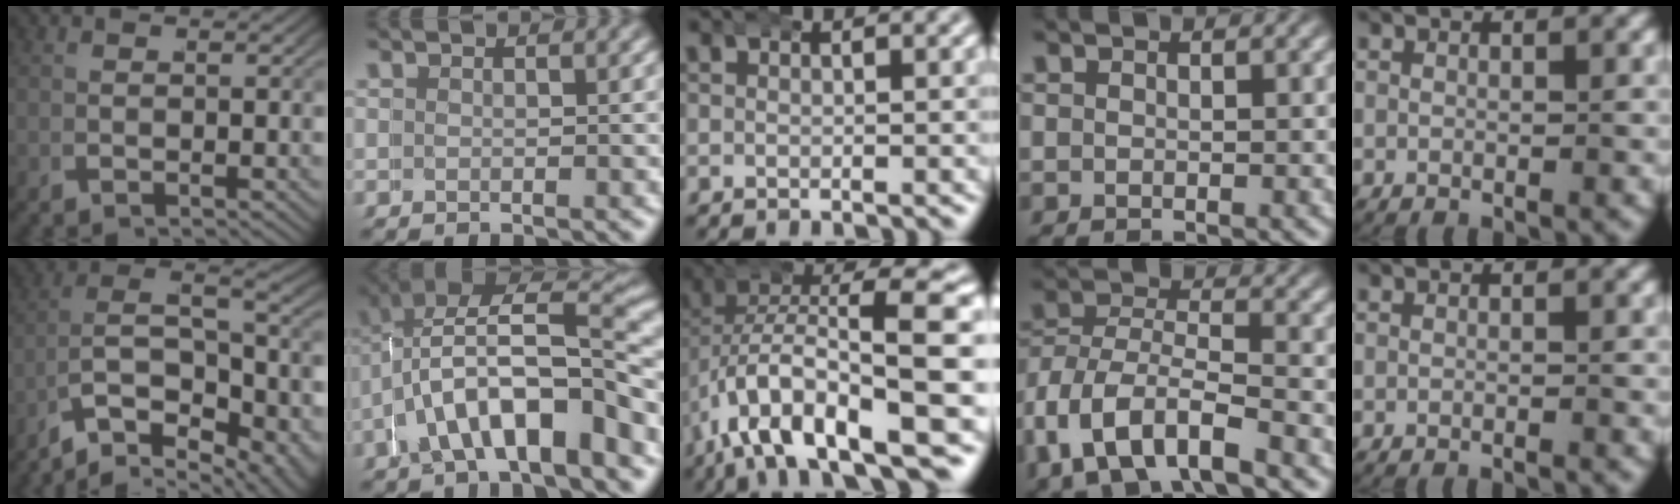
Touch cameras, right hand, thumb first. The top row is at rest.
{"thumb": {"total": 13.6, "force": [-3.2, 9.2, 9.4], "torque": [-0.202, -0.053, -0.041]}, "index": {"total": 7.0, "force": [-0.8, 2.9, 6.3], "torque": [-0.105, -0.005, -0.009]}, "middle": {"total": 12.4, "force": [-4.0, 5.8, 10.2], "torque": [-0.179, -0.022, -0.043]}, "ring": {"total": 7.2, "force": [-1.4, 5.1, 4.9], "torque": [-0.110, -0.024, -0.017]}, "little": {"total": 0.6, "force": [-0.6, -0.2, 0.1], "torque": [-0.001, 0.003, -0.012]}}